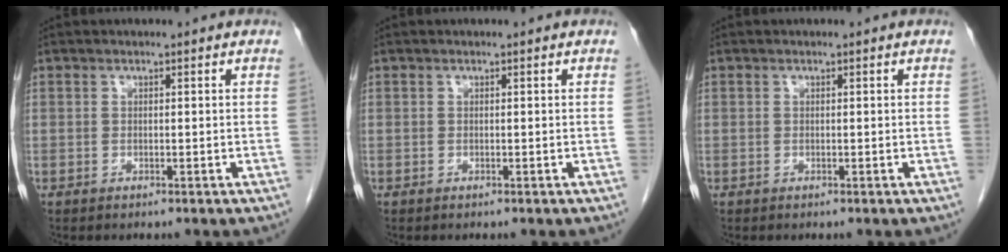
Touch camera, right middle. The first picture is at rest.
{"total": 0.0}
{"total": 0.0}